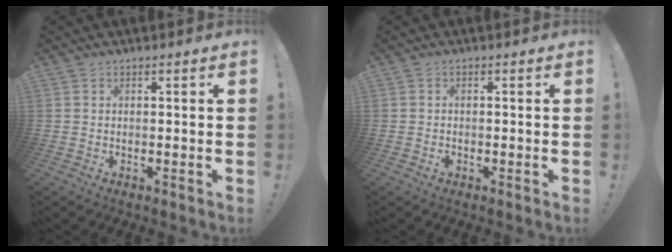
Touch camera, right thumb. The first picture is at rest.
{"total": 0.8, "force": [-0.6, 0.4, 0.2], "torque": [0.004, -0.003, -0.012]}